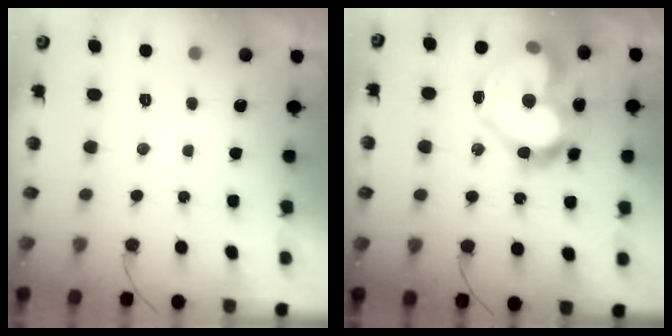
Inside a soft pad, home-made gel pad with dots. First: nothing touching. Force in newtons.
{"total": 23.8, "press": 23.7, "slide": 2.0}